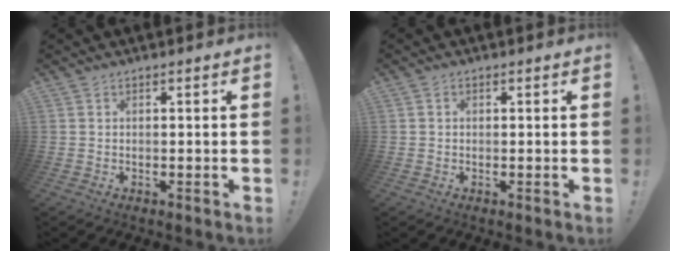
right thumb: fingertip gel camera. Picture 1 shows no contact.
{"total": 0.7, "force": [-0.2, 0.6, 0.2], "torque": [-0.010, 0.005, -0.003]}